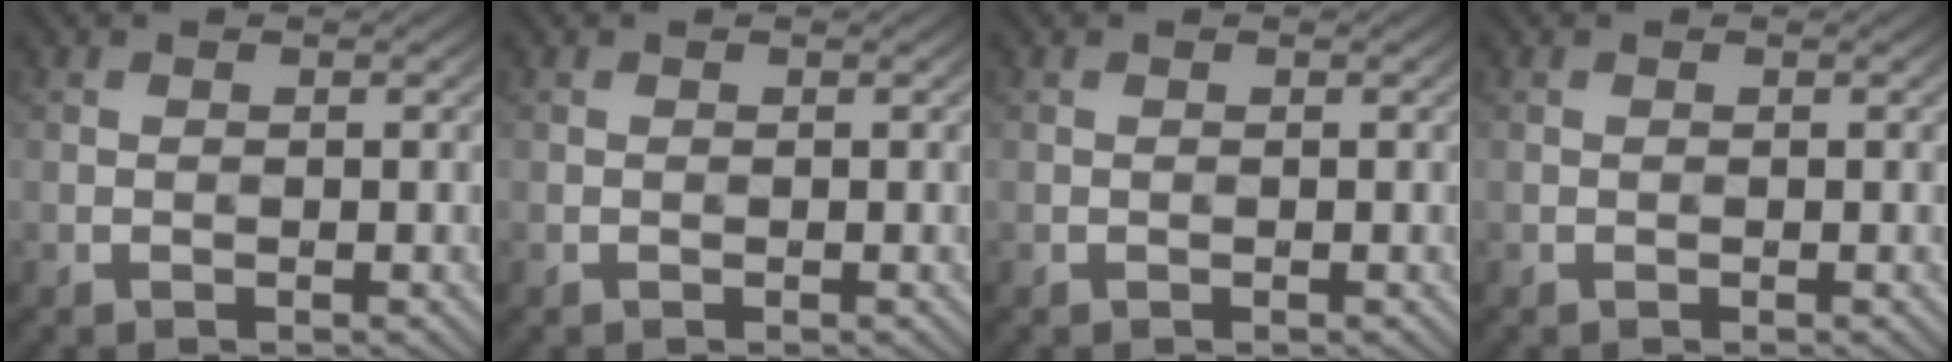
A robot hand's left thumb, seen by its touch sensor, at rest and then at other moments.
{"total": 0.0}
{"total": 0.0}
{"total": 0.0}